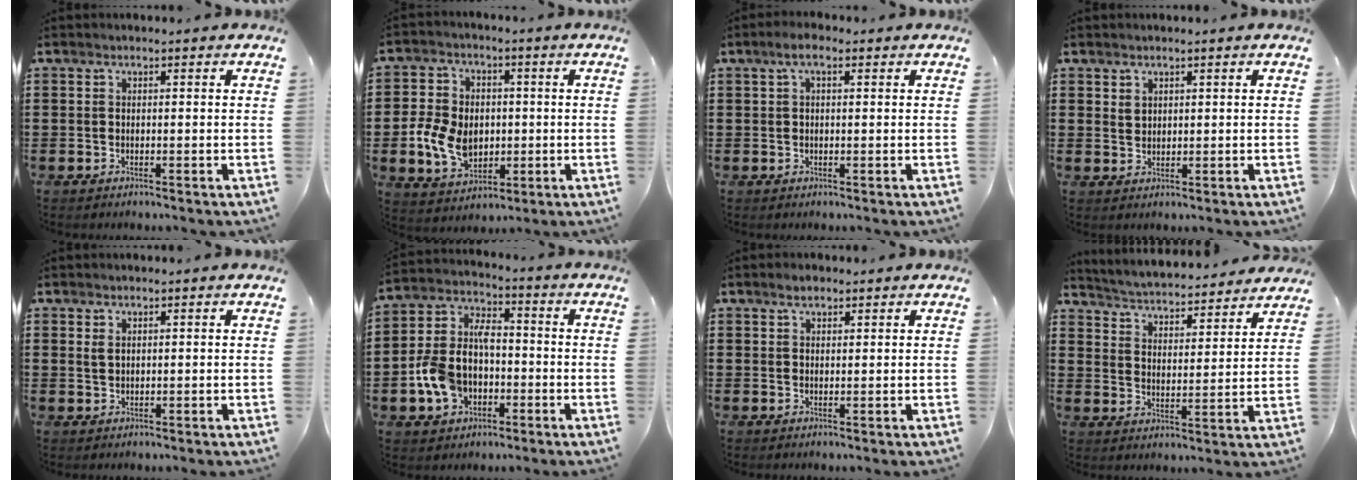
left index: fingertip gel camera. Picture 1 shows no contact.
{"total": 9.4, "force": [-0.9, 7.3, 5.9], "torque": [-0.133, 0.016, -0.016]}
{"total": 2.7, "force": [0.9, 1.1, 2.4], "torque": [-0.049, 0.008, 0.014]}
{"total": 1.6, "force": [1.3, 0.9, 0.4], "torque": [-0.010, 0.001, 0.026]}
{"total": 1.3, "force": [0.7, 0.6, 0.9], "torque": [-0.020, 0.003, 0.013]}
{"total": 9.7, "force": [-2.0, 7.0, 6.4], "torque": [-0.168, 0.009, -0.041]}
{"total": 1.9, "force": [1.4, 0.8, 0.9], "torque": [-0.020, 0.004, 0.026]}
{"total": 3.6, "force": [3.6, -0.3, 0.2], "torque": [-0.028, -0.037, 0.054]}